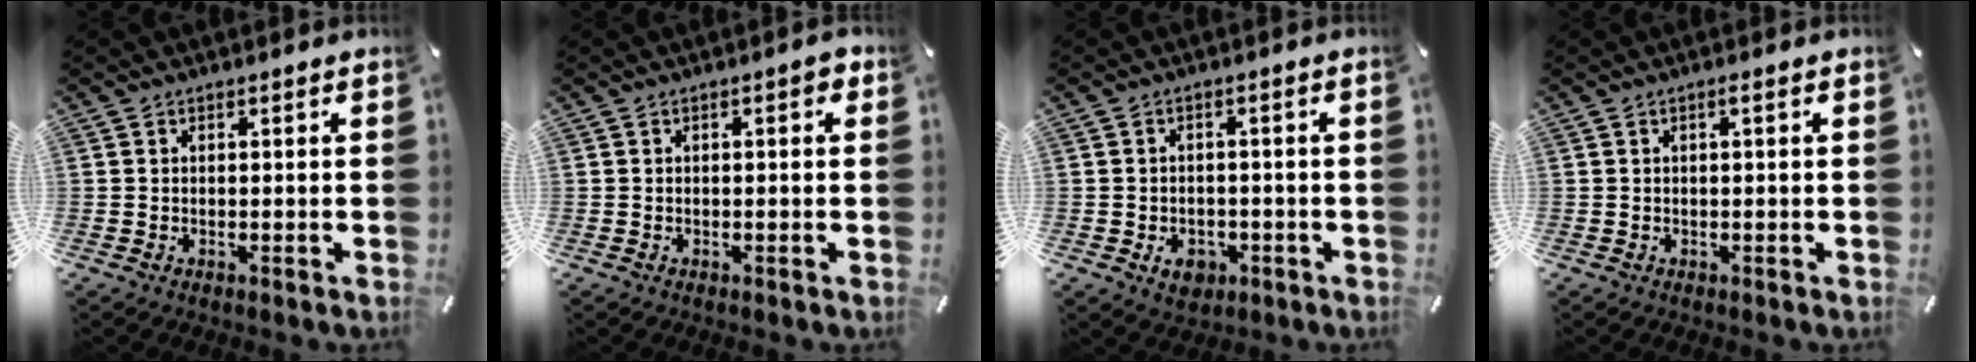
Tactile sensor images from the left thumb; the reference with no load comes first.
{"total": 1.6, "force": [0.1, 0.7, 1.5], "torque": [-0.028, 0.007, 0.001]}
{"total": 4.9, "force": [-1.9, 3.9, 2.4], "torque": [-0.035, 0.005, -0.032]}
{"total": 1.0, "force": [0.2, 0.1, 1.0], "torque": [-0.019, 0.001, 0.003]}